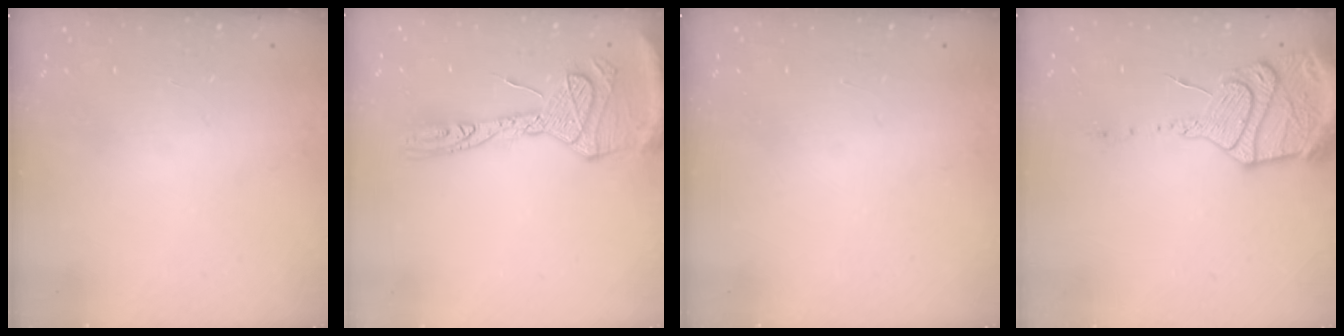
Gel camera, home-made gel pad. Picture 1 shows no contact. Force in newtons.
{"total": 17.8, "press": 17.7, "slide": 1.7}
{"total": 1.0, "press": 0.0, "slide": 1.0}
{"total": 17.0, "press": 16.9, "slide": 1.6}